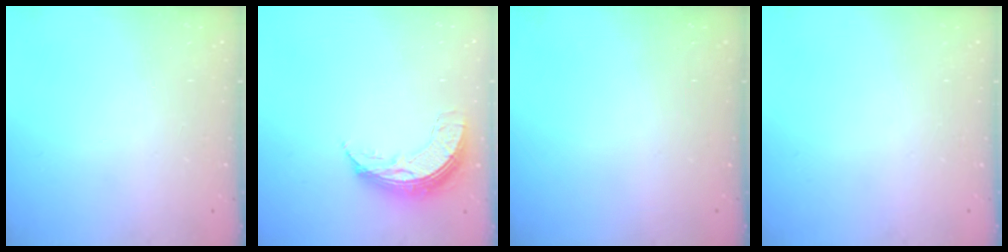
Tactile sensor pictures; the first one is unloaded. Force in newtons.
{"total": 8.0, "press": 8.0, "slide": 0.7}
{"total": 0.0}
{"total": 0.0}